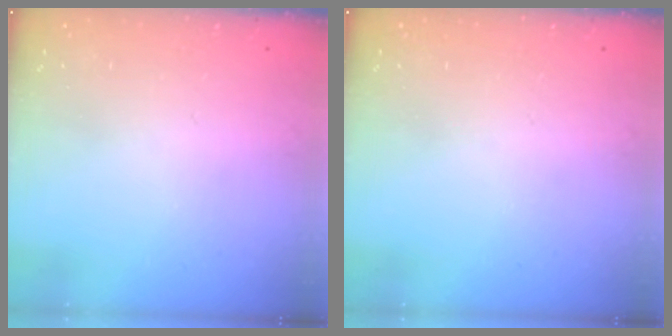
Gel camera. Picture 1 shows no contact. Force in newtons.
{"total": 0.0}